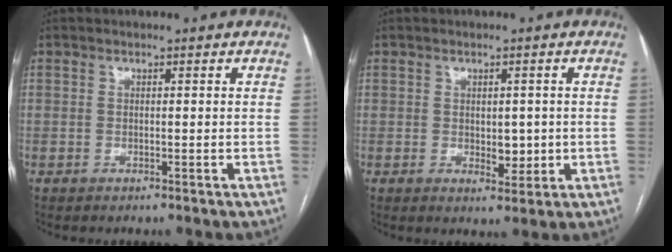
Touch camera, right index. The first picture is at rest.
{"total": 3.4, "force": [-0.2, 2.0, 2.7], "torque": [-0.035, -0.003, 0.006]}